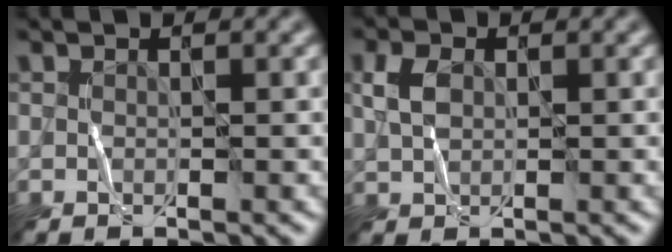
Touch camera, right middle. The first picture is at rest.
{"total": 2.3, "force": [0.4, 1.7, 1.5], "torque": [-0.035, 0.006, 0.006]}